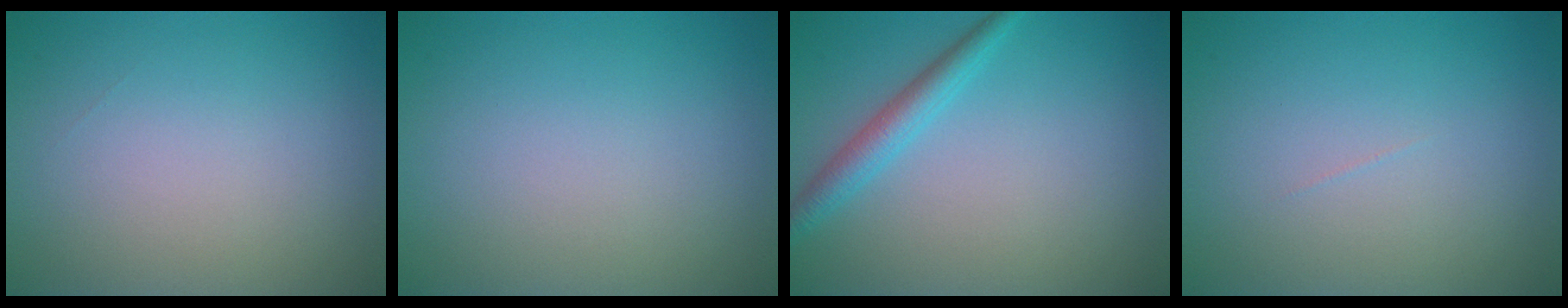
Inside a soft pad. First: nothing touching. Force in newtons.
{"total": 0.0}
{"total": 2.6, "press": 2.5, "slide": 0.1}
{"total": 0.0}